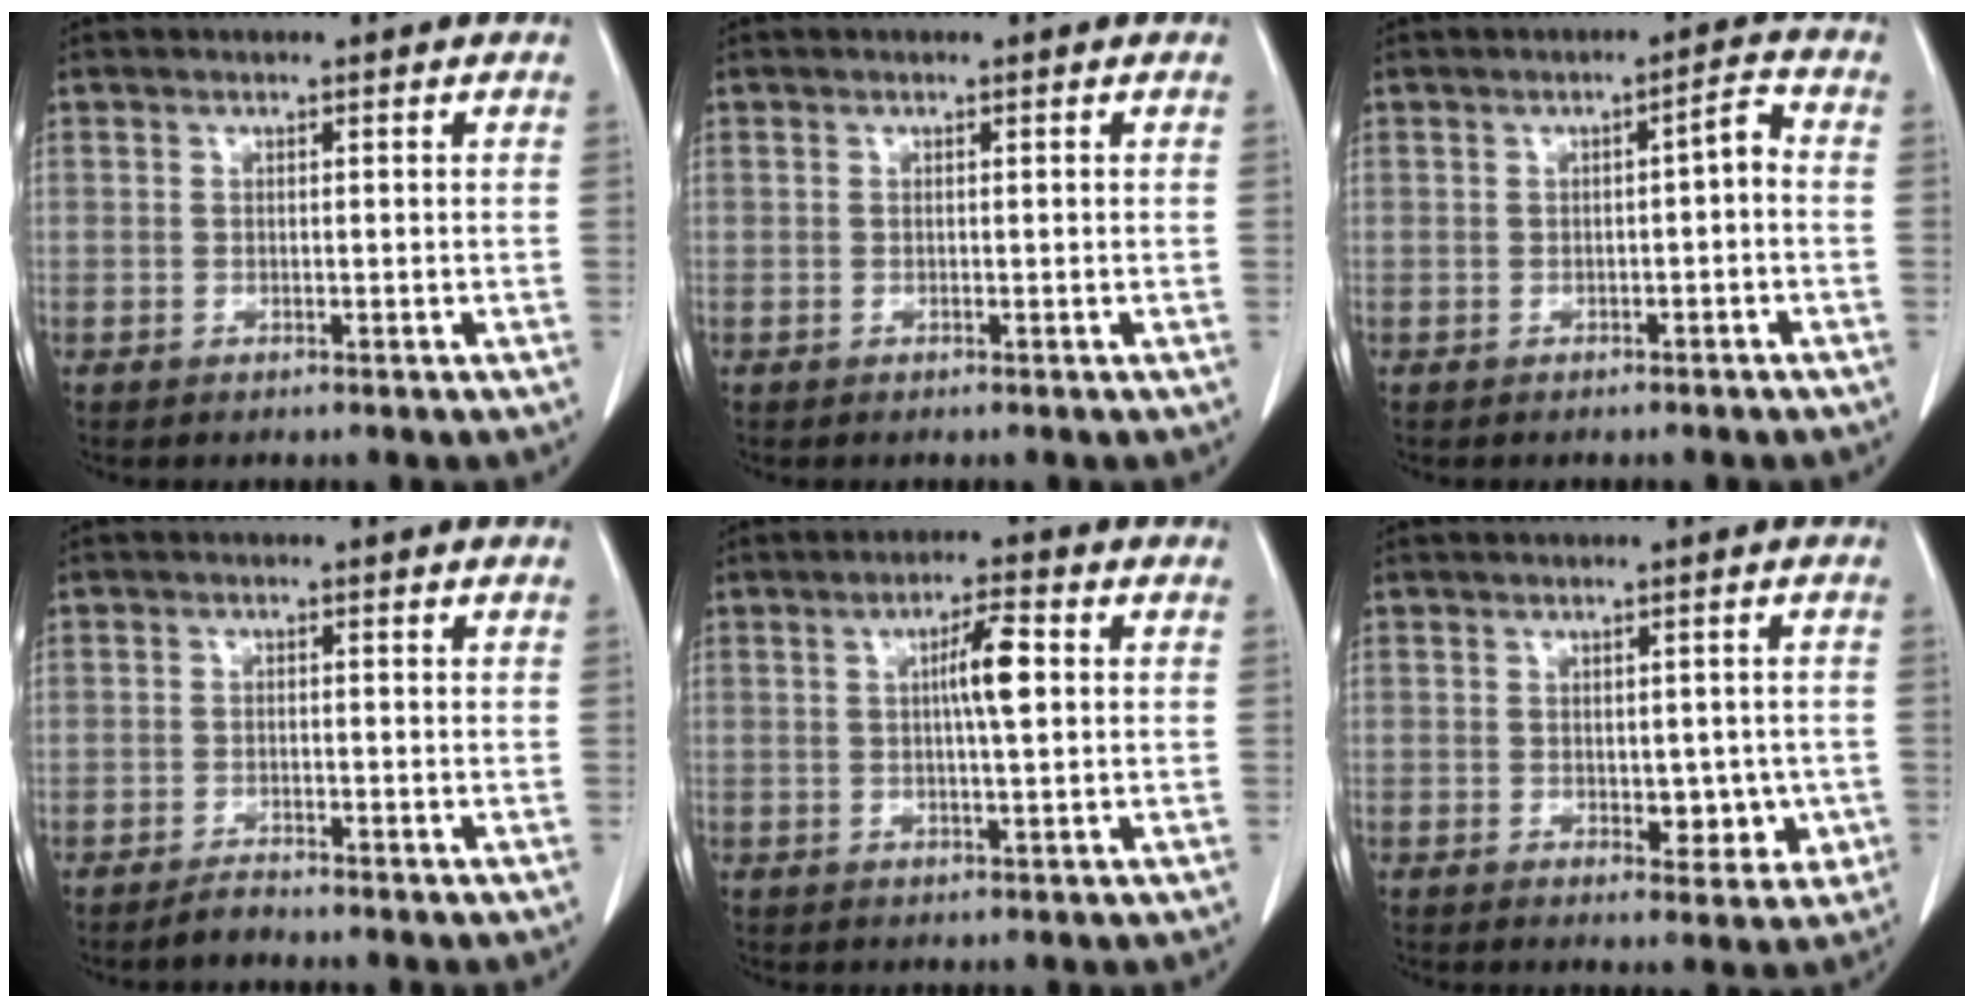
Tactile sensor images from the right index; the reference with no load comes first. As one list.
[{"total": 0.0}, {"total": 2.8, "force": [-0.6, 0.7, 2.6], "torque": [-0.035, 0.013, -0.007]}, {"total": 1.5, "force": [-1.5, 0.1, 0.1], "torque": [0.000, -0.003, -0.025]}, {"total": 5.1, "force": [0.8, 0.4, 5.1], "torque": [-0.087, 0.004, 0.011]}, {"total": 5.3, "force": [-0.7, 3.1, 4.2], "torque": [-0.042, 0.004, 0.001]}]